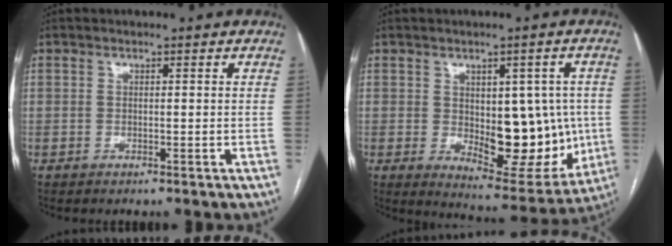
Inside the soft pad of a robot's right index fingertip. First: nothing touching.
{"total": 14.1, "force": [-0.7, 6.8, 12.3], "torque": [-0.147, 0.000, 0.013]}